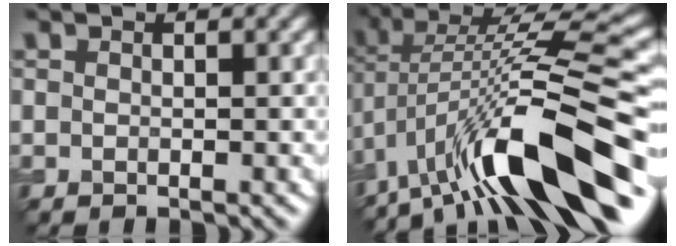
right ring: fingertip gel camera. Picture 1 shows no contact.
{"total": 14.3, "force": [-6.0, 4.2, 12.3], "torque": [-0.210, 0.024, -0.099]}